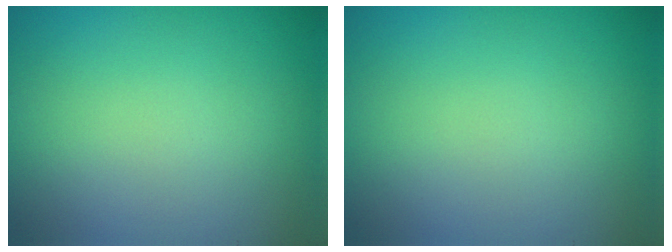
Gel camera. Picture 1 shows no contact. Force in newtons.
{"total": 0.0}